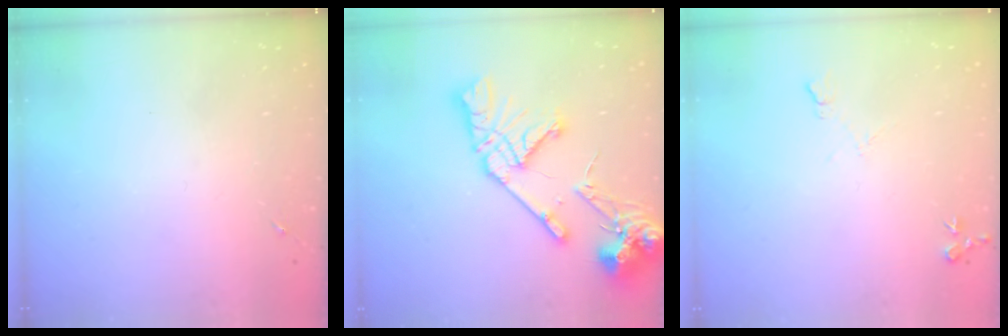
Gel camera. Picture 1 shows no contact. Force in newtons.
{"total": 20.9, "press": 20.7, "slide": 2.5}
{"total": 6.9, "press": 6.8, "slide": 1.0}